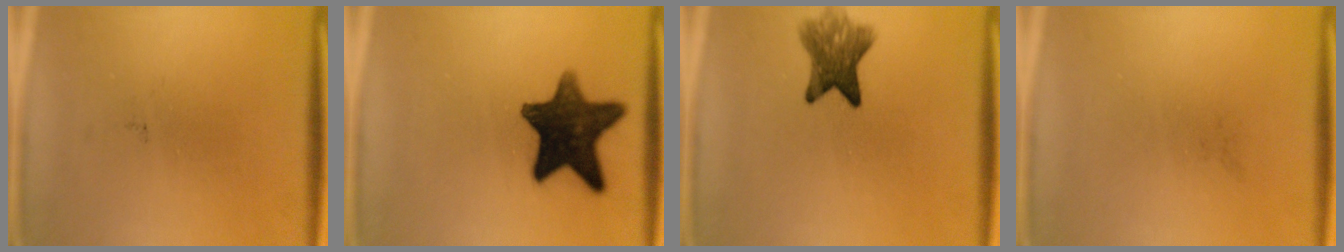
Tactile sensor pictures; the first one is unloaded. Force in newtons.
{"total": 13.5}
{"total": 6.5}
{"total": 0.0}